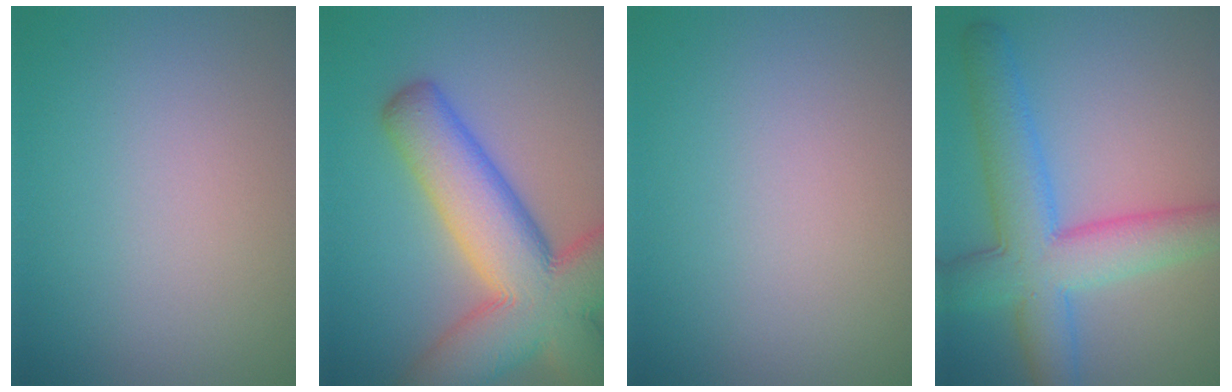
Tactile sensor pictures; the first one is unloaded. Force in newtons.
{"total": 13.4, "press": 13.4, "slide": 0.8}
{"total": 0.0}
{"total": 8.2, "press": 8.2, "slide": 0.3}